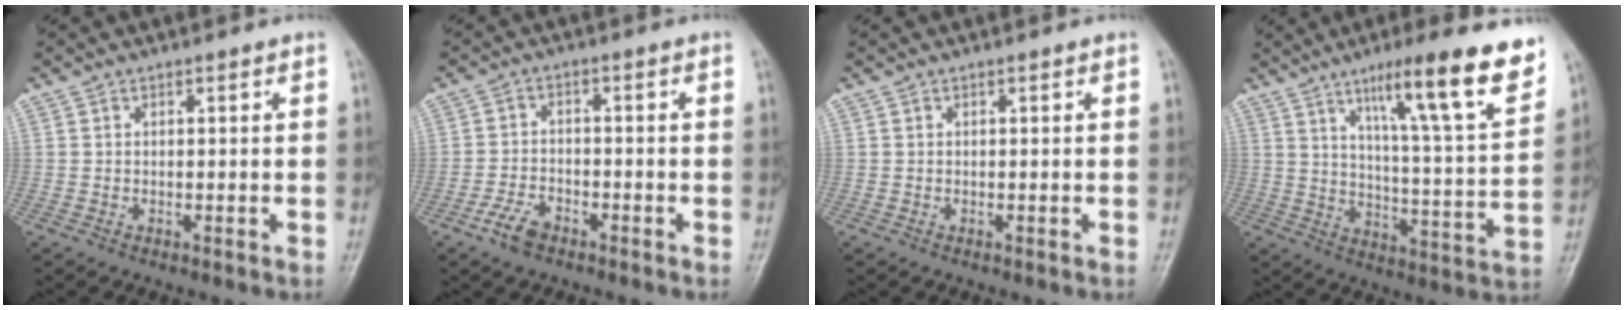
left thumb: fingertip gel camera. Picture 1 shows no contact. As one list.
[{"total": 4.5, "force": [-3.0, 2.4, 2.4], "torque": [-0.048, 0.014, -0.056]}, {"total": 0.0}, {"total": 18.6, "force": [11.2, 2.0, 14.7], "torque": [-0.199, -0.054, 0.171]}]